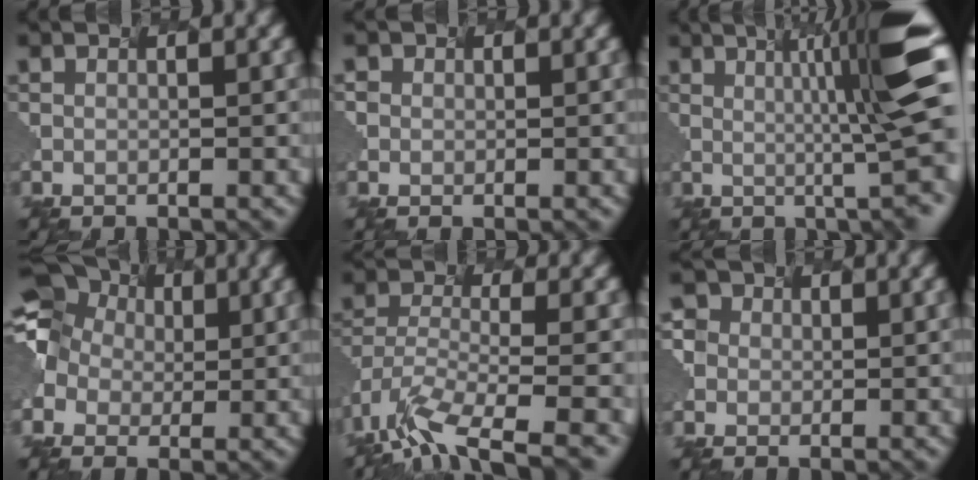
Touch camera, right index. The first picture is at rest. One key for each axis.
{"total": 0.6, "fx": 0.0, "fy": 0.5, "fz": -0.4, "tx": 0.002, "ty": -0.003, "tz": 0.009}
{"total": 10.1, "fx": 1.9, "fy": 1.1, "fz": 9.9, "tx": -0.133, "ty": 0.007, "tz": 0.036}
{"total": 10.1, "fx": 1.4, "fy": 8.7, "fz": 5.0, "tx": -0.116, "ty": 0.038, "tz": -0.019}
{"total": 8.4, "fx": -6.2, "fy": 2.2, "fz": 5.2, "tx": -0.130, "ty": -0.016, "tz": -0.100}
{"total": 1.9, "fx": 0.1, "fy": 1.9, "fz": -0.3, "tx": -0.009, "ty": 0.003, "tz": 0.005}